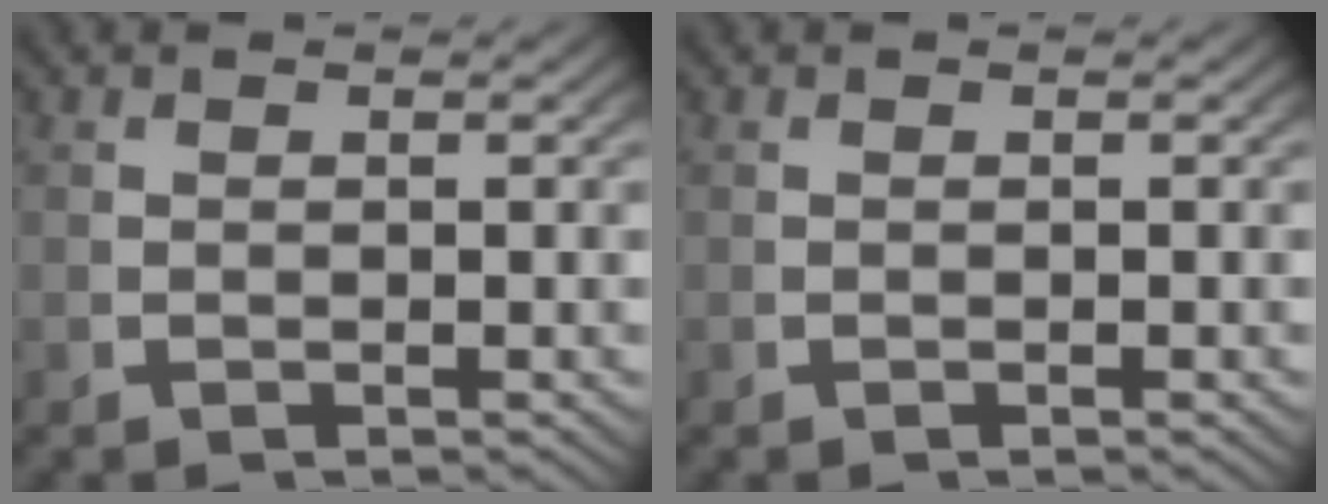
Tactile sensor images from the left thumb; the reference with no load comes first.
{"total": 0.0}